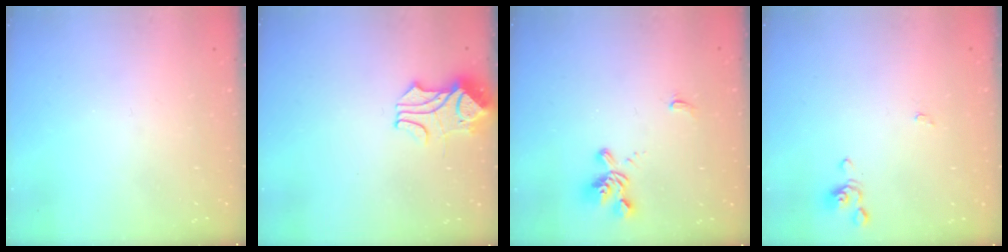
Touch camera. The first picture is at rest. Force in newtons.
{"total": 1.9, "press": 1.5, "slide": 1.1}
{"total": 2.0, "press": 1.6, "slide": 1.2}
{"total": 0.0}